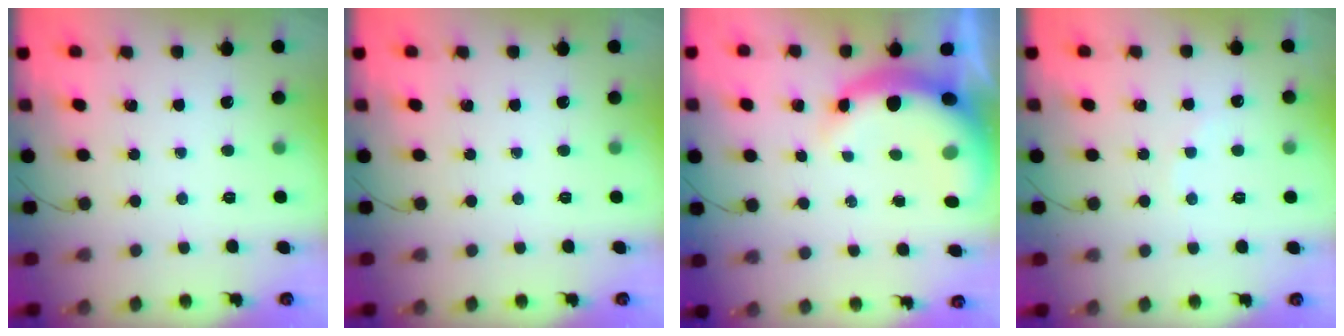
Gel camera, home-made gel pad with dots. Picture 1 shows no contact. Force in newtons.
{"total": 0.0}
{"total": 11.5, "press": 11.1, "slide": 2.7}
{"total": 4.7, "press": 4.7, "slide": 0.8}